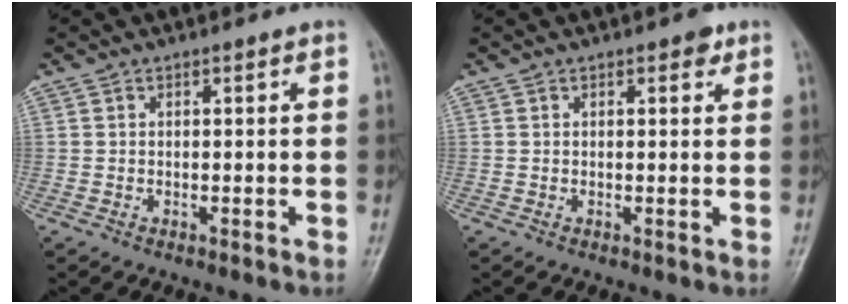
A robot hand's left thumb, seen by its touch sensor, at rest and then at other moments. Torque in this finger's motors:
{"motor_torque": [0.66, 0.50, -0.14, -0.26, 0.11]}